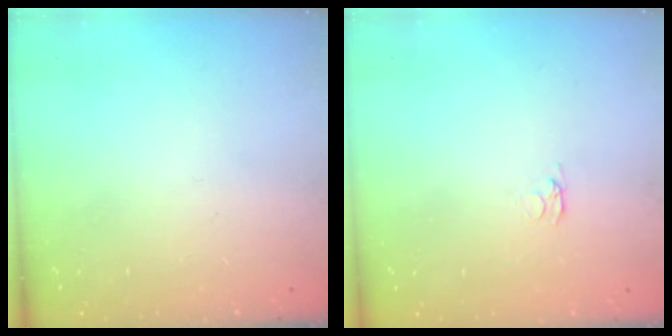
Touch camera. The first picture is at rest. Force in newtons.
{"total": 2.1, "press": 2.0, "slide": 0.3}